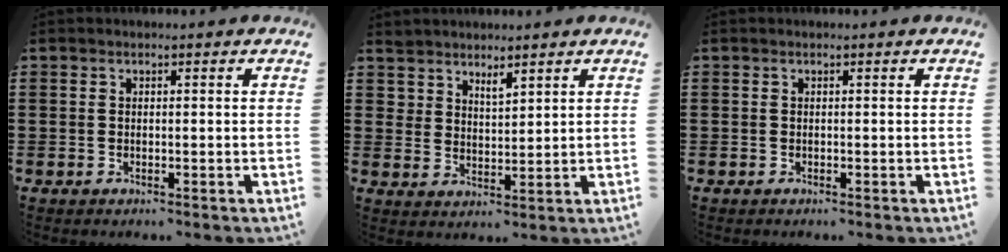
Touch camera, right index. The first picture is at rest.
{"total": 2.7, "force": [2.6, 0.7, 0.0], "torque": [-0.007, 0.000, 0.051]}
{"total": 0.0}